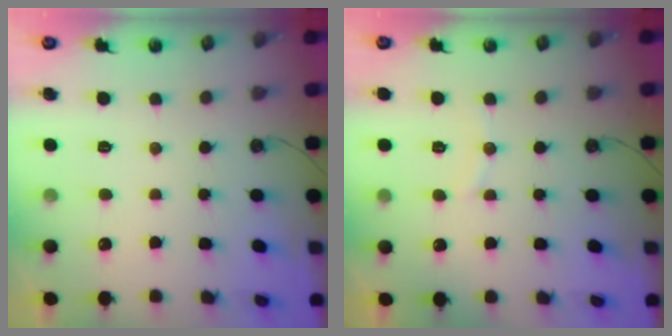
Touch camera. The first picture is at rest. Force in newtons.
{"total": 3.8, "press": 3.8, "slide": 0.5}